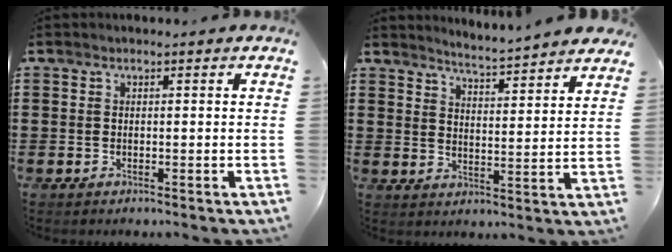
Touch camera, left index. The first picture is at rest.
{"total": 3.9, "force": [3.8, -0.8, 0.4], "torque": [-0.027, -0.033, 0.062]}